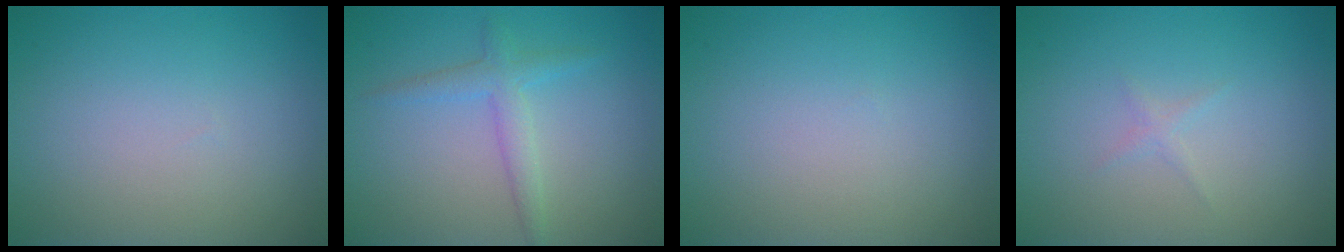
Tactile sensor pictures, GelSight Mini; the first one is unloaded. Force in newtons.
{"total": 2.2, "press": 2.2, "slide": 0.1}
{"total": 0.0}
{"total": 0.6, "press": 0.6, "slide": 0.0}